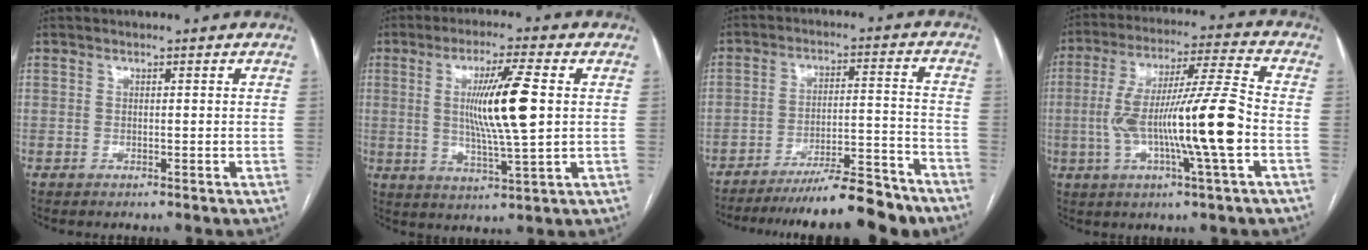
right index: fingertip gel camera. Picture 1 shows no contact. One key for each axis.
{"total": 11.1, "fx": 1.5, "fy": 0.1, "fz": 11.0, "tx": -0.199, "ty": -0.007, "tz": 0.028}
{"total": 14.8, "fx": -13.1, "fy": 1.0, "fz": 6.8, "tx": -0.097, "ty": 0.013, "tz": -0.204}
{"total": 16.1, "fx": -2.8, "fy": 0.1, "fz": 15.9, "tx": -0.289, "ty": 0.005, "tz": -0.052}